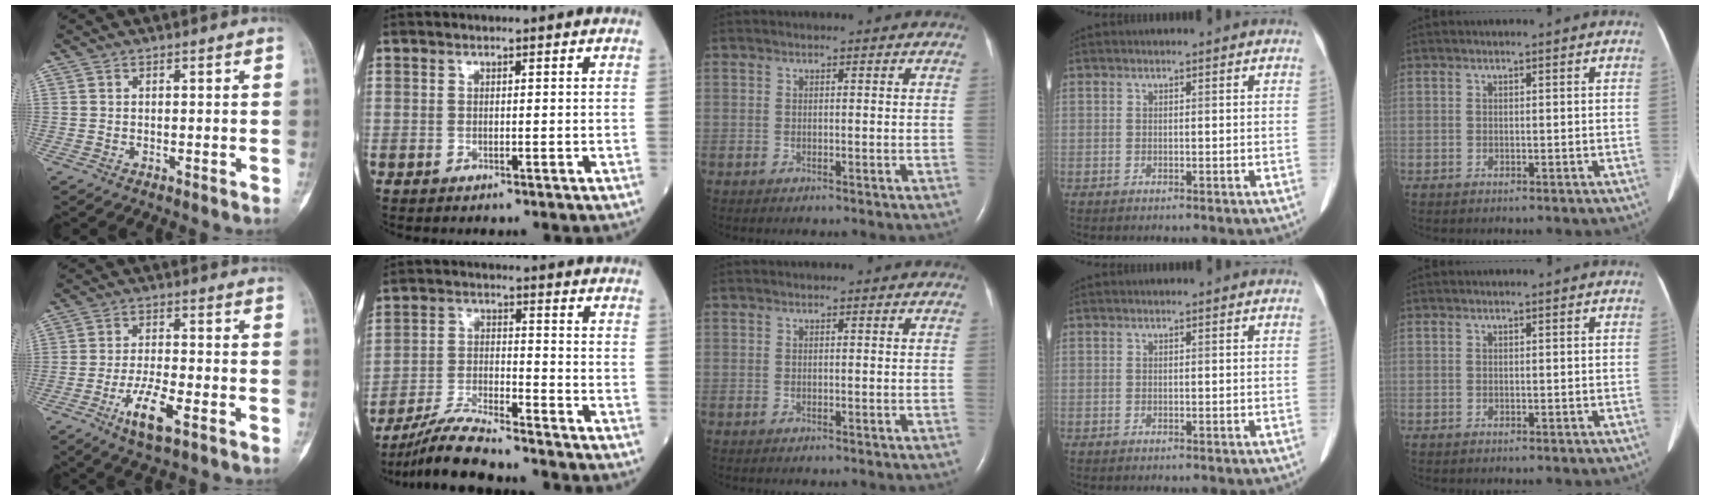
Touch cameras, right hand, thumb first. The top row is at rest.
{"thumb": {"total": 8.0, "force": [-3.8, 2.3, 6.7], "torque": [-0.131, 0.010, -0.065]}, "index": {"total": 8.4, "force": [-7.8, 0.0, 3.1], "torque": [-0.061, -0.015, -0.146]}}